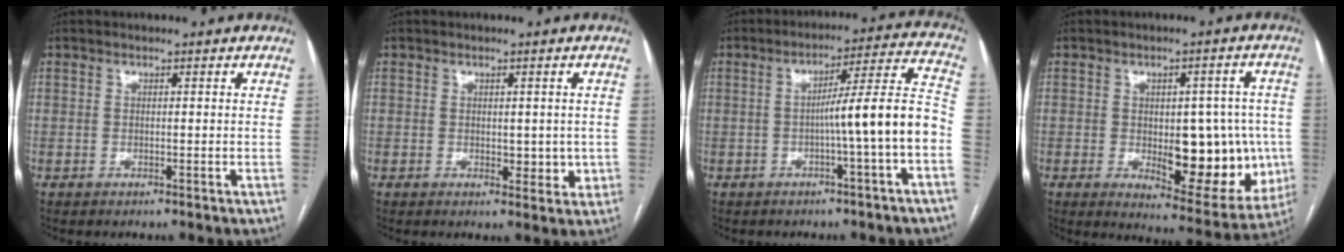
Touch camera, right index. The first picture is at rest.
{"total": 3.4, "force": [-0.1, 2.1, 2.7], "torque": [-0.028, -0.002, 0.006]}
{"total": 10.8, "force": [-3.1, -1.3, 10.3], "torque": [-0.147, 0.027, -0.046]}
{"total": 14.9, "force": [-1.8, 6.5, 13.4], "torque": [-0.154, 0.004, -0.004]}